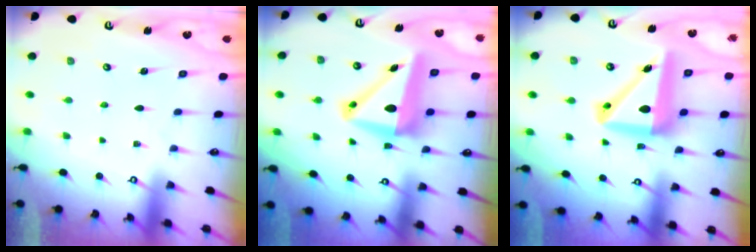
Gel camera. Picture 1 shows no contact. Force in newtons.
{"total": 10.8, "press": 10.6, "slide": 2.0}
{"total": 13.2, "press": 12.9, "slide": 2.9}